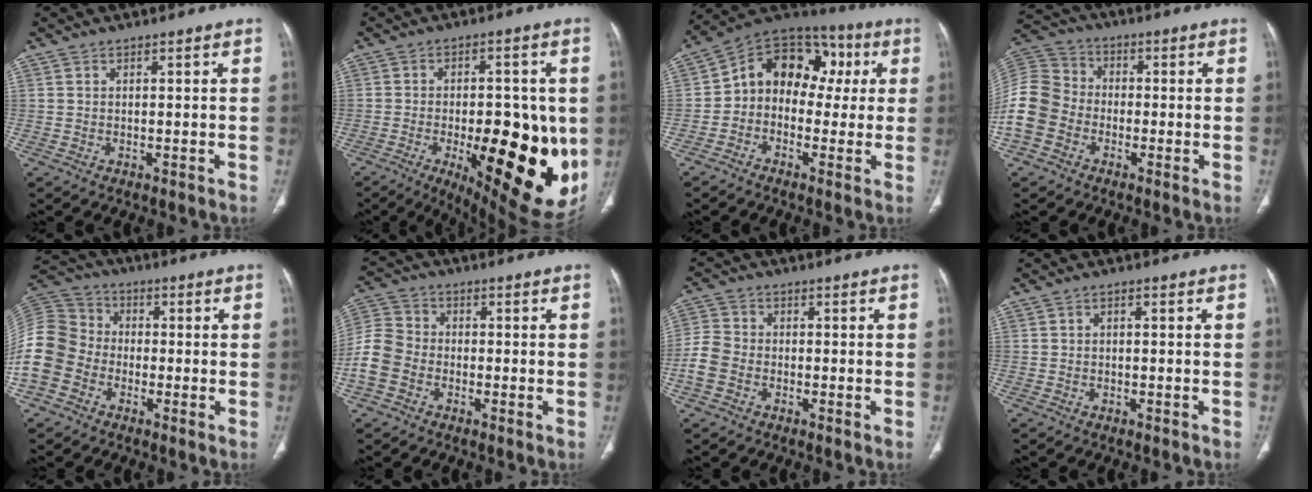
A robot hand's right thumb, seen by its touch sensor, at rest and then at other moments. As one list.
[{"total": 25.3, "force": [-5.1, 10.2, 22.5], "torque": [-0.247, -0.020, -0.043]}, {"total": 14.4, "force": [1.2, 11.0, 9.2], "torque": [-0.087, 0.054, 0.003]}, {"total": 12.3, "force": [-3.8, 10.1, 5.9], "torque": [-0.117, 0.035, -0.084]}, {"total": 14.4, "force": [-4.2, 12.0, 6.8], "torque": [-0.144, 0.046, -0.089]}, {"total": 8.6, "force": [-2.8, 6.9, 4.3], "torque": [-0.087, 0.022, -0.061]}, {"total": 6.1, "force": [-2.1, 4.8, 3.2], "torque": [-0.067, 0.012, -0.049]}, {"total": 0.8, "force": [-0.1, 0.5, 0.6], "torque": [-0.005, 0.003, -0.006]}]